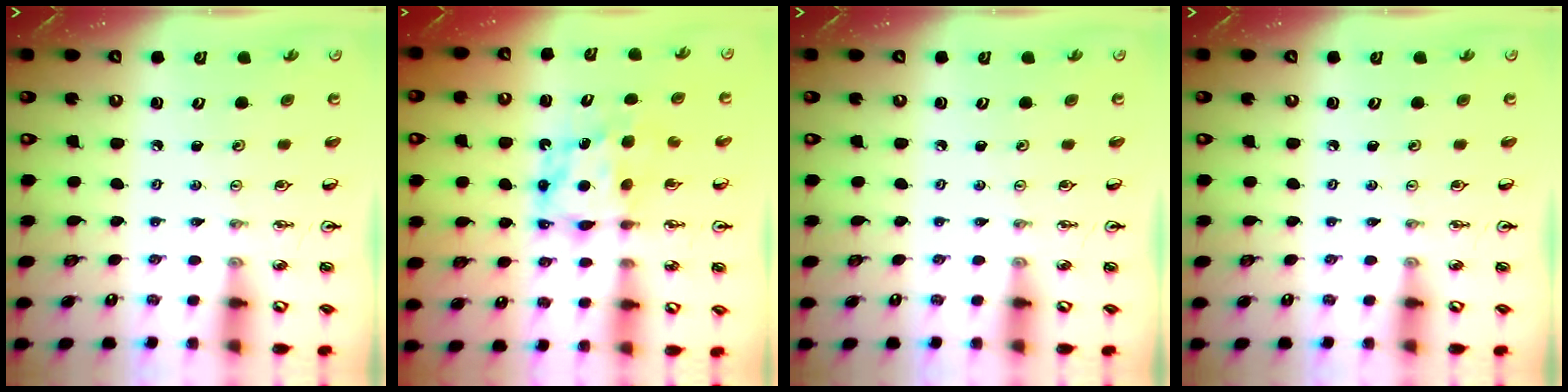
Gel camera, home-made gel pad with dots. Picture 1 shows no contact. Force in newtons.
{"total": 6.1, "press": 6.1, "slide": 0.3}
{"total": 0.0}
{"total": 0.0}